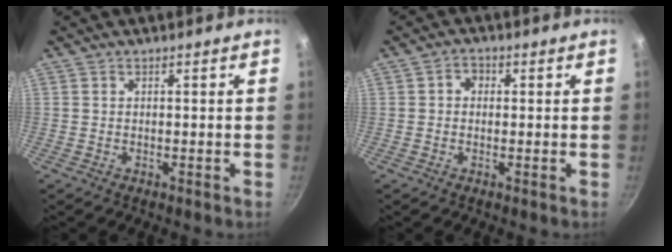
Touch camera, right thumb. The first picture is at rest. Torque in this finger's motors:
{"motor_torque": [0.40, 1.01, 0.41, 0.06, -0.01]}